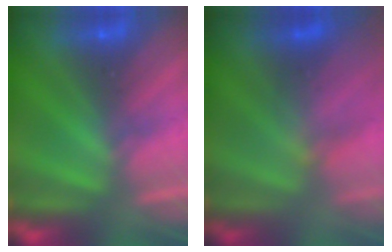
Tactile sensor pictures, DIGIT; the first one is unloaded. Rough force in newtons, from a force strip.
{"total": 4.6}